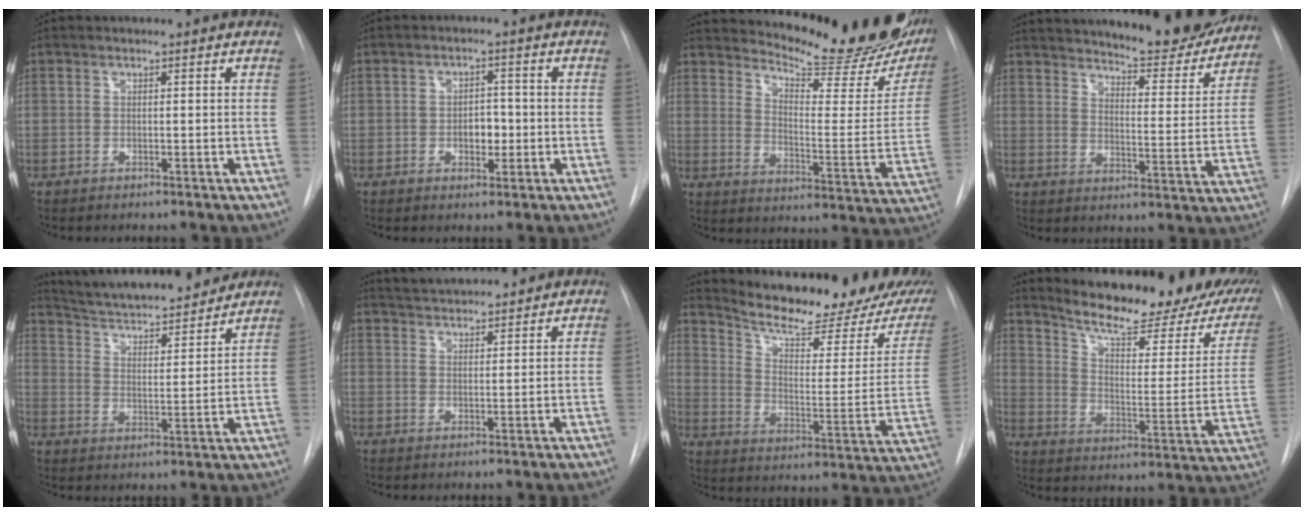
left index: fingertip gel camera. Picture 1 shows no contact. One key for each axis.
{"total": 3.6, "fx": -1.6, "fy": 2.0, "fz": 2.5, "tx": -0.031, "ty": -0.001, "tz": -0.019}
{"total": 21.9, "fx": 19.0, "fy": 3.6, "fz": 10.2, "tx": -0.150, "ty": -0.094, "tz": 0.236}
{"total": 20.9, "fx": 19.0, "fy": 3.6, "fz": 8.0, "tx": -0.112, "ty": -0.054, "tz": 0.239}
{"total": 18.0, "fx": 16.4, "fy": 2.7, "fz": 6.9, "tx": -0.111, "ty": -0.001, "tz": 0.244}
{"total": 7.4, "fx": 7.0, "fy": 0.8, "fz": 2.2, "tx": -0.042, "ty": 0.023, "tz": 0.109}
{"total": 21.0, "fx": 18.8, "fy": 3.2, "fz": 8.9, "tx": -0.134, "ty": -0.065, "tz": 0.252}
{"total": 22.7, "fx": 18.9, "fy": 4.8, "fz": 11.6, "tx": -0.167, "ty": -0.060, "tz": 0.242}